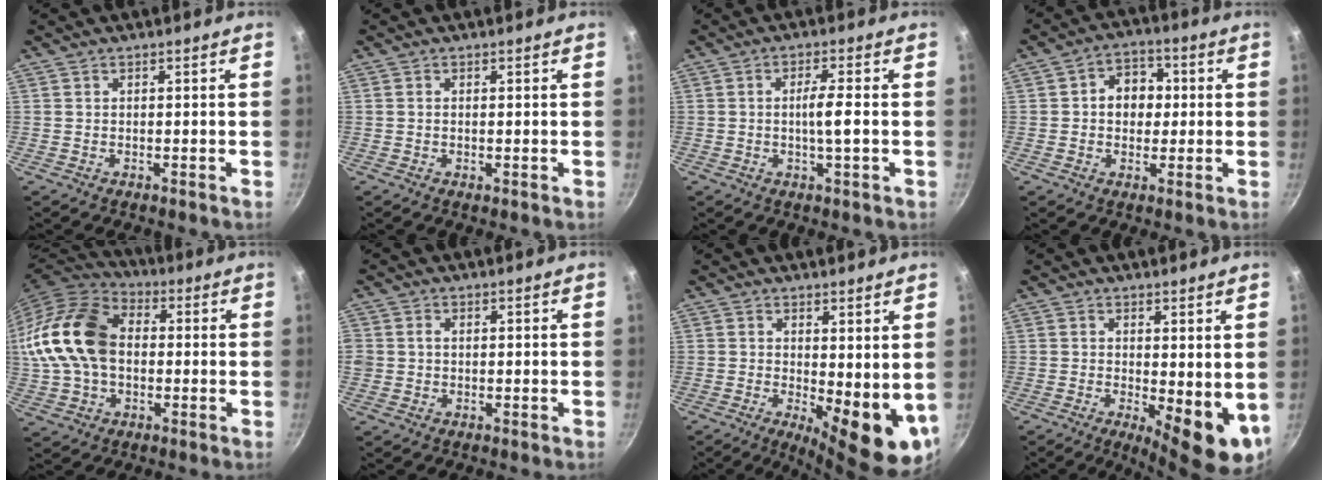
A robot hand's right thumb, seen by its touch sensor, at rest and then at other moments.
{"total": 0.6, "force": [0.1, 0.2, 0.5], "torque": [-0.010, 0.000, -0.001]}
{"total": 4.5, "force": [-0.4, 0.3, 4.5], "torque": [-0.086, 0.007, -0.008]}
{"total": 7.8, "force": [0.7, 6.3, 4.6], "torque": [-0.030, 0.011, 0.004]}
{"total": 20.7, "force": [0.8, 14.7, 14.6], "torque": [-0.293, 0.042, 0.008]}
{"total": 1.9, "force": [0.1, 1.7, 0.8], "torque": [-0.013, 0.007, 0.002]}
{"total": 11.7, "force": [0.0, 4.6, 10.7], "torque": [-0.120, -0.022, 0.010]}
{"total": 9.8, "force": [-0.5, 3.8, 9.0], "torque": [-0.105, -0.014, 0.002]}